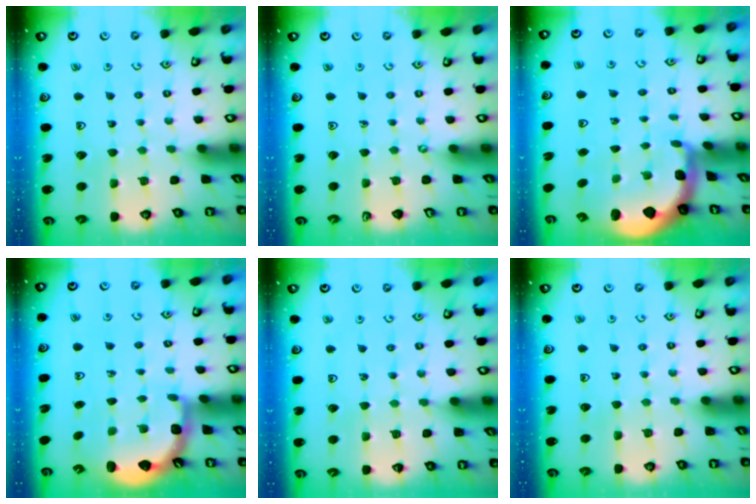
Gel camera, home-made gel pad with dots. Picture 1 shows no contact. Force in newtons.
{"total": 0.0}
{"total": 1.5, "press": 1.5, "slide": 0.4}
{"total": 2.6, "press": 2.3, "slide": 1.3}
{"total": 2.5, "press": 2.5, "slide": 0.4}
{"total": 0.0}